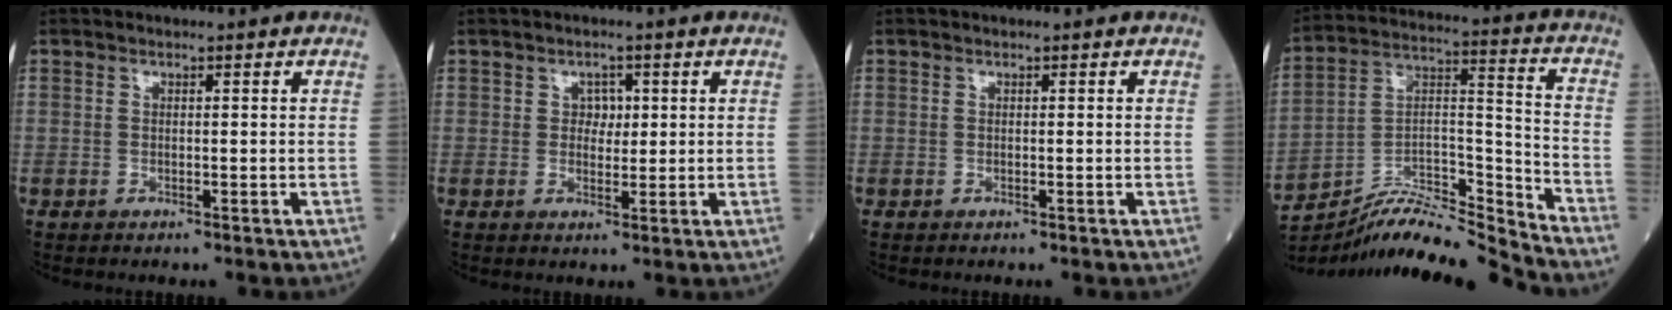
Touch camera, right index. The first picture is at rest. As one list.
[{"total": 2.2, "force": [0.7, 1.6, 1.4], "torque": [-0.014, 0.000, 0.011]}, {"total": 0.0}, {"total": 14.0, "force": [-13.7, -1.0, 2.9], "torque": [-0.044, 0.053, -0.245]}]